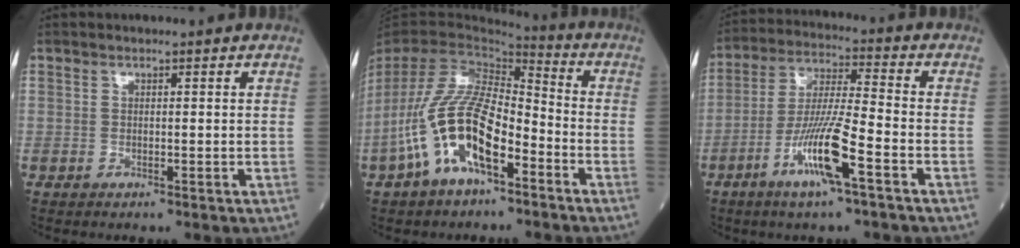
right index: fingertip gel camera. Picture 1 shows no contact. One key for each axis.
{"total": 13.8, "fx": -6.3, "fy": 5.2, "fz": 11.1, "tx": -0.237, "ty": 0.011, "tz": -0.115}
{"total": 11.0, "fx": -5.1, "fy": 0.3, "fz": 9.7, "tx": -0.192, "ty": -0.007, "tz": -0.098}